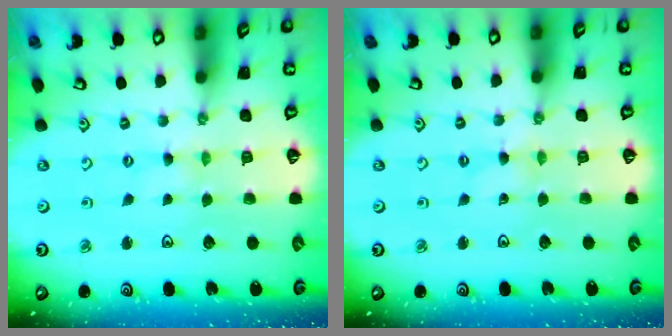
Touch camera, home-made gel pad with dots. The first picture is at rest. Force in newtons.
{"total": 0.0}